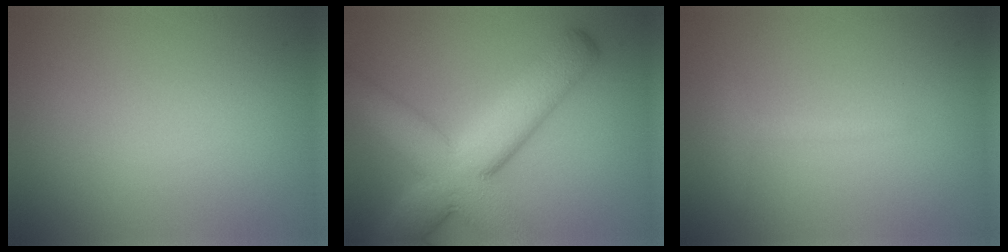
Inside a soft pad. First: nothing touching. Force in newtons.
{"total": 10.9, "press": 10.9, "slide": 0.6}
{"total": 1.3, "press": 1.3, "slide": 0.1}